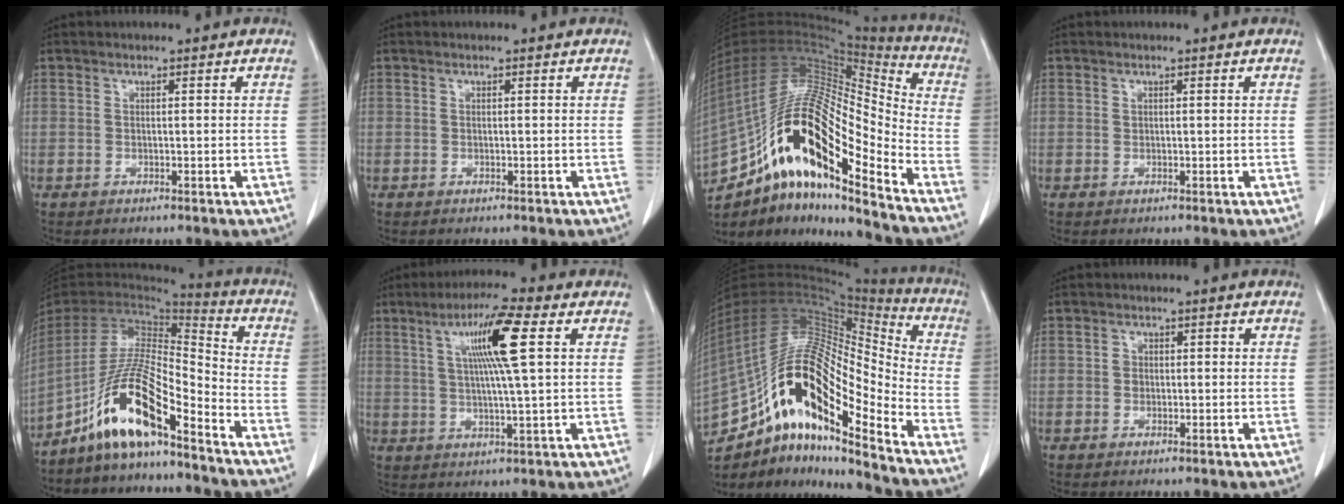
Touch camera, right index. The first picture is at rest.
{"total": 0.0}
{"total": 26.1, "force": [-14.8, 6.2, 20.6], "torque": [-0.400, 0.007, -0.260]}
{"total": 0.0}
{"total": 13.3, "force": [-9.0, 1.7, 9.7], "torque": [-0.190, 0.004, -0.167]}
{"total": 10.2, "force": [3.2, -0.3, 9.7], "torque": [-0.175, 0.011, 0.056]}
{"total": 24.4, "force": [-14.4, 6.1, 18.8], "torque": [-0.374, 0.023, -0.252]}
{"total": 1.5, "force": [0.1, 1.4, 0.5], "torque": [-0.006, 0.005, 0.004]}